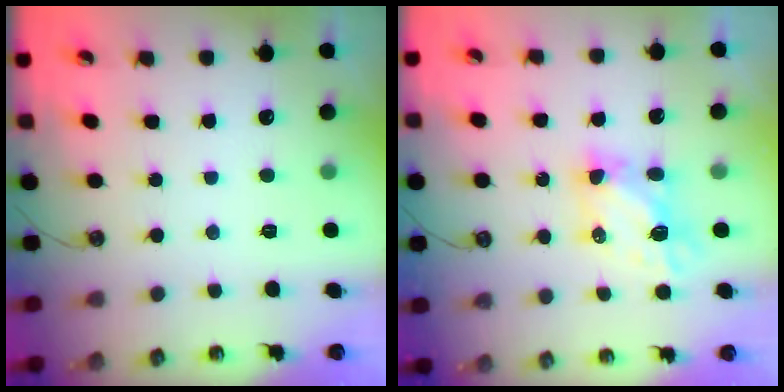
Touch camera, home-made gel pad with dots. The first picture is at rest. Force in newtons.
{"total": 5.7, "press": 5.7, "slide": 0.1}